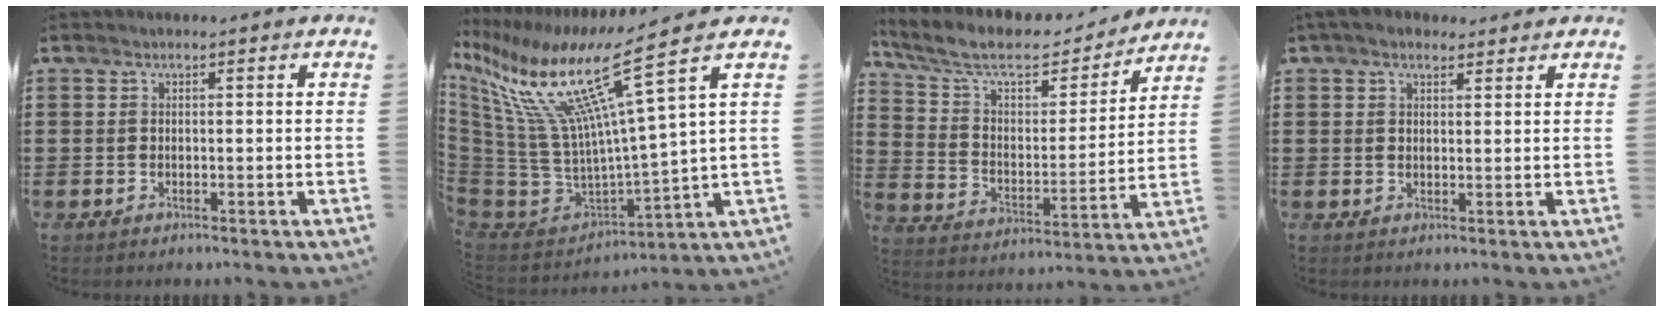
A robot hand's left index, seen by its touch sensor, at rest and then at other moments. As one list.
[{"total": 17.1, "force": [8.9, 3.5, 14.1], "torque": [-0.329, -0.063, 0.132]}, {"total": 8.7, "force": [6.9, 2.8, 4.4], "torque": [-0.116, -0.037, 0.117]}, {"total": 3.0, "force": [2.2, 1.5, 1.3], "torque": [-0.033, 0.008, 0.041]}]